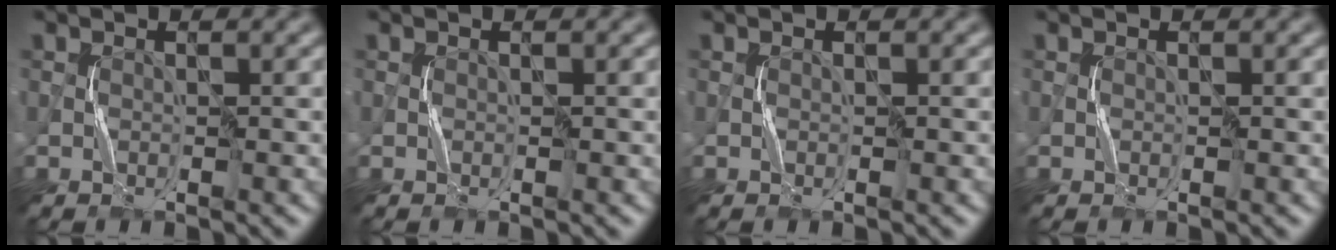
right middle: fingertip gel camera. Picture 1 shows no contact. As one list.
[{"total": 0.0}, {"total": 0.0}, {"total": 0.0}]